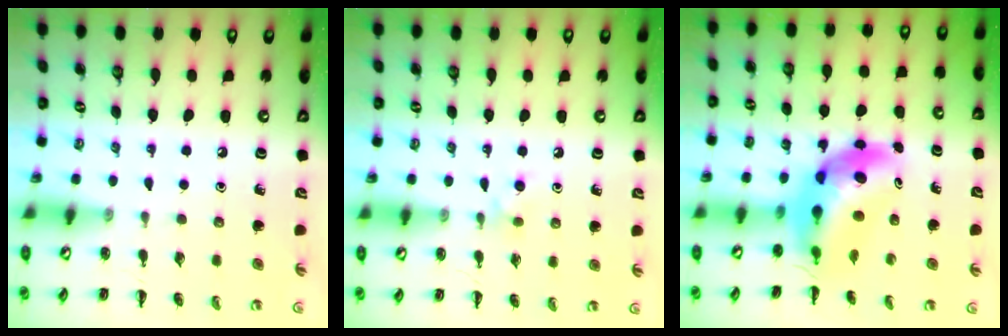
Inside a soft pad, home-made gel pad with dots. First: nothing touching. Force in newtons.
{"total": 4.1, "press": 3.8, "slide": 1.6}
{"total": 9.0, "press": 8.6, "slide": 2.6}